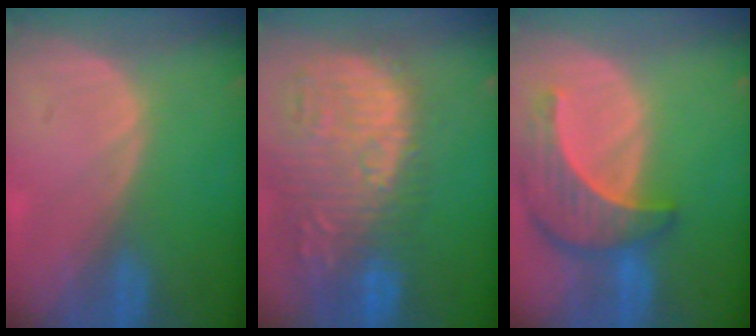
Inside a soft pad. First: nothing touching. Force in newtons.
{"total": 15.3, "press": 13.0, "slide": 8.1}
{"total": 8.6, "press": 7.9, "slide": 3.3}